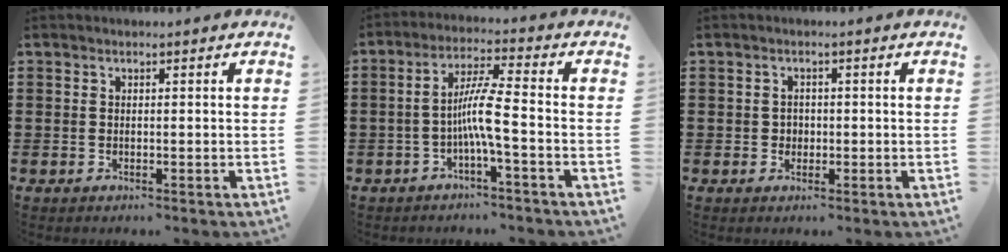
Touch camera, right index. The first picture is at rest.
{"total": 6.9, "force": [-2.0, 0.3, 6.6], "torque": [-0.123, -0.001, -0.042]}
{"total": 1.4, "force": [-0.1, 1.3, 0.4], "torque": [-0.013, 0.005, -0.005]}